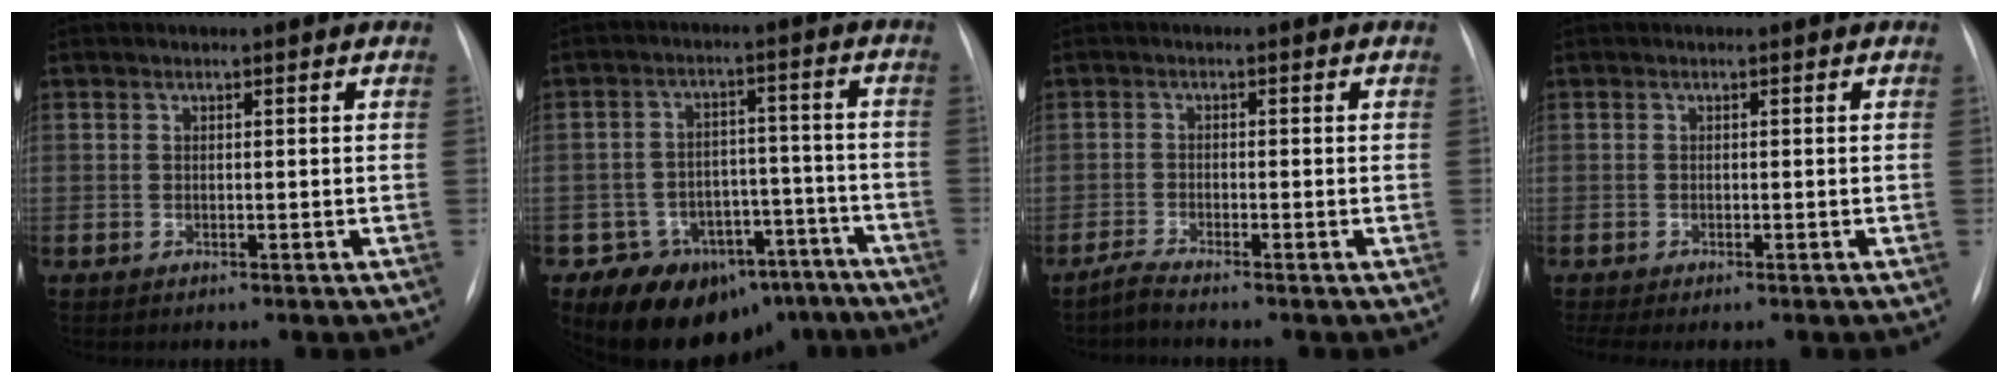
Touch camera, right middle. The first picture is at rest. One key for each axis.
{"total": 14.7, "fx": -11.3, "fy": 8.8, "fz": 3.5, "tx": -0.031, "ty": 0.055, "tz": -0.147}
{"total": 1.9, "fx": -1.8, "fy": -0.5, "fz": 0.5, "tx": -0.018, "ty": -0.007, "tz": -0.040}
{"total": 1.6, "fx": -1.2, "fy": 0.1, "fz": 1.0, "tx": -0.018, "ty": -0.007, "tz": -0.017}